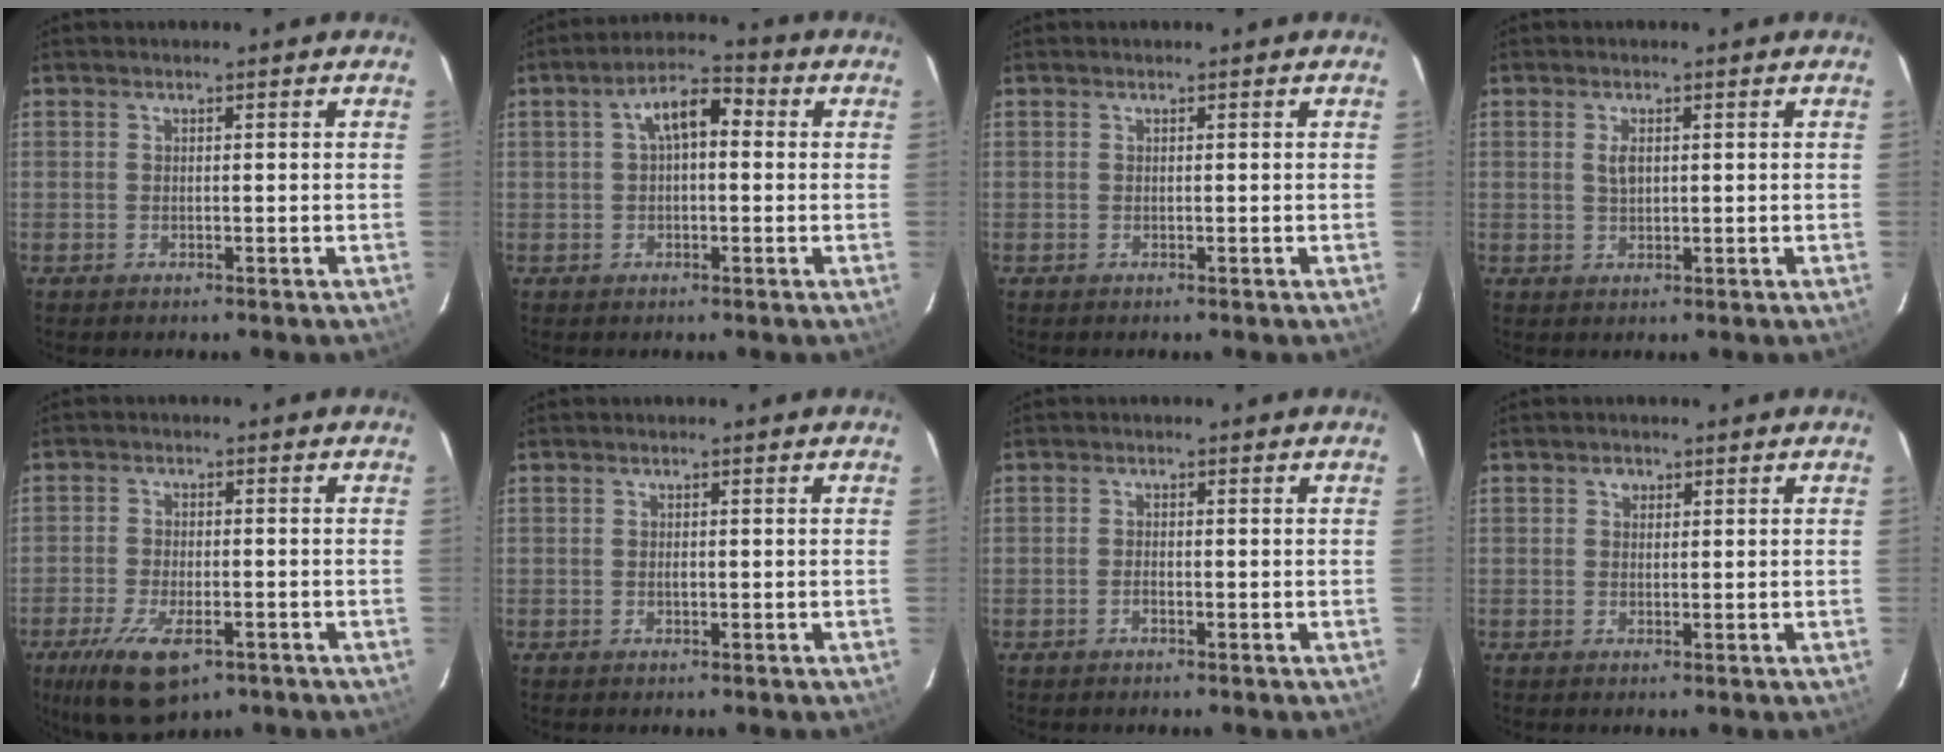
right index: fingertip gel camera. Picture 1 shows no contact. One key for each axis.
{"total": 6.7, "fx": 1.0, "fy": 3.3, "fz": 5.7, "tx": -0.100, "ty": 0.026, "tz": 0.016}
{"total": 0.0}
{"total": 2.3, "fx": 0.6, "fy": 1.2, "fz": 1.9, "tx": -0.035, "ty": 0.002, "tz": 0.012}
{"total": 10.9, "fx": -6.2, "fy": 4.5, "fz": 7.8, "tx": -0.172, "ty": -0.031, "tz": -0.103}
{"total": 0.7, "fx": -0.2, "fy": 0.4, "fz": 0.6, "tx": -0.009, "ty": 0.001, "tz": -0.003}
{"total": 1.0, "fx": -0.6, "fy": 0.4, "fz": 0.7, "tx": -0.017, "ty": 0.001, "tz": -0.012}
{"total": 1.3, "fx": 0.5, "fy": 1.2, "fz": 0.3, "tx": -0.004, "ty": 0.006, "tz": 0.007}